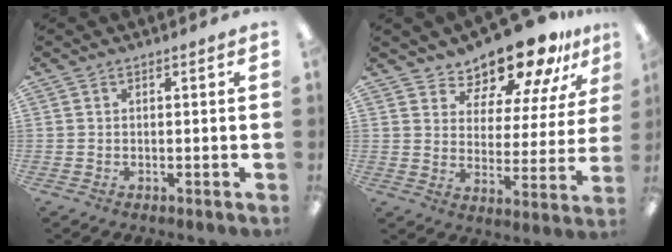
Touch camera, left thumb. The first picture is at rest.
{"total": 14.9, "force": [13.1, 4.9, 5.1], "torque": [-0.086, -0.106, 0.227]}